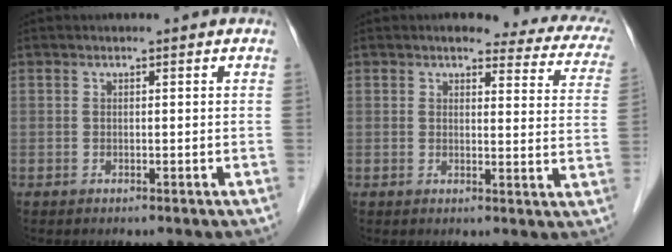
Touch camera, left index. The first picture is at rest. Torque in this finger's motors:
{"motor_torque": [0.73, -0.79, 0.21, 0.01]}